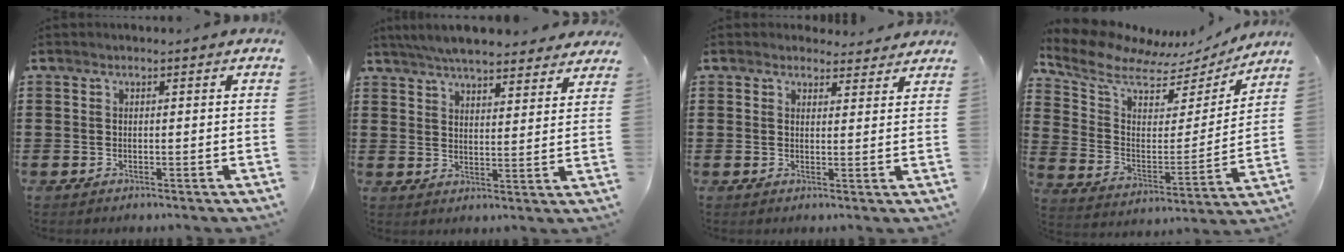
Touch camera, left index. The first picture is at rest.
{"total": 6.3, "force": [5.9, 0.5, 2.0], "torque": [-0.060, -0.017, 0.109]}
{"total": 3.0, "force": [2.7, 1.2, 0.3], "torque": [-0.005, -0.006, 0.050]}
{"total": 7.9, "force": [6.7, 3.2, 2.6], "torque": [-0.091, -0.043, 0.116]}